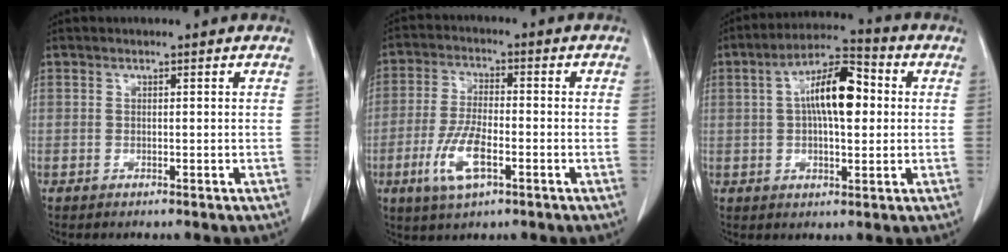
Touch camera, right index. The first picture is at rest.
{"total": 8.2, "force": [-3.4, 2.9, 6.9], "torque": [-0.148, -0.005, -0.063]}
{"total": 10.9, "force": [1.5, 3.7, 10.2], "torque": [-0.187, 0.026, 0.020]}